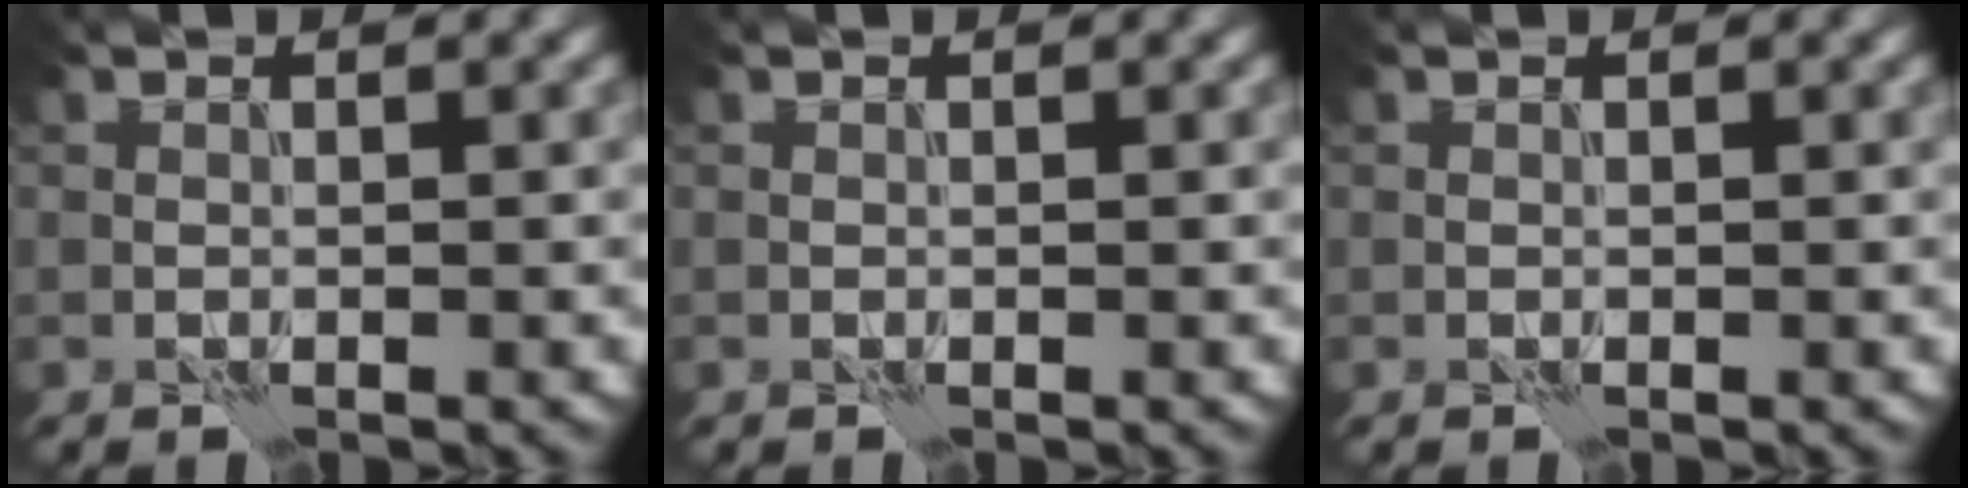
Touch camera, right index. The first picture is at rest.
{"total": 0.0}
{"total": 0.0}